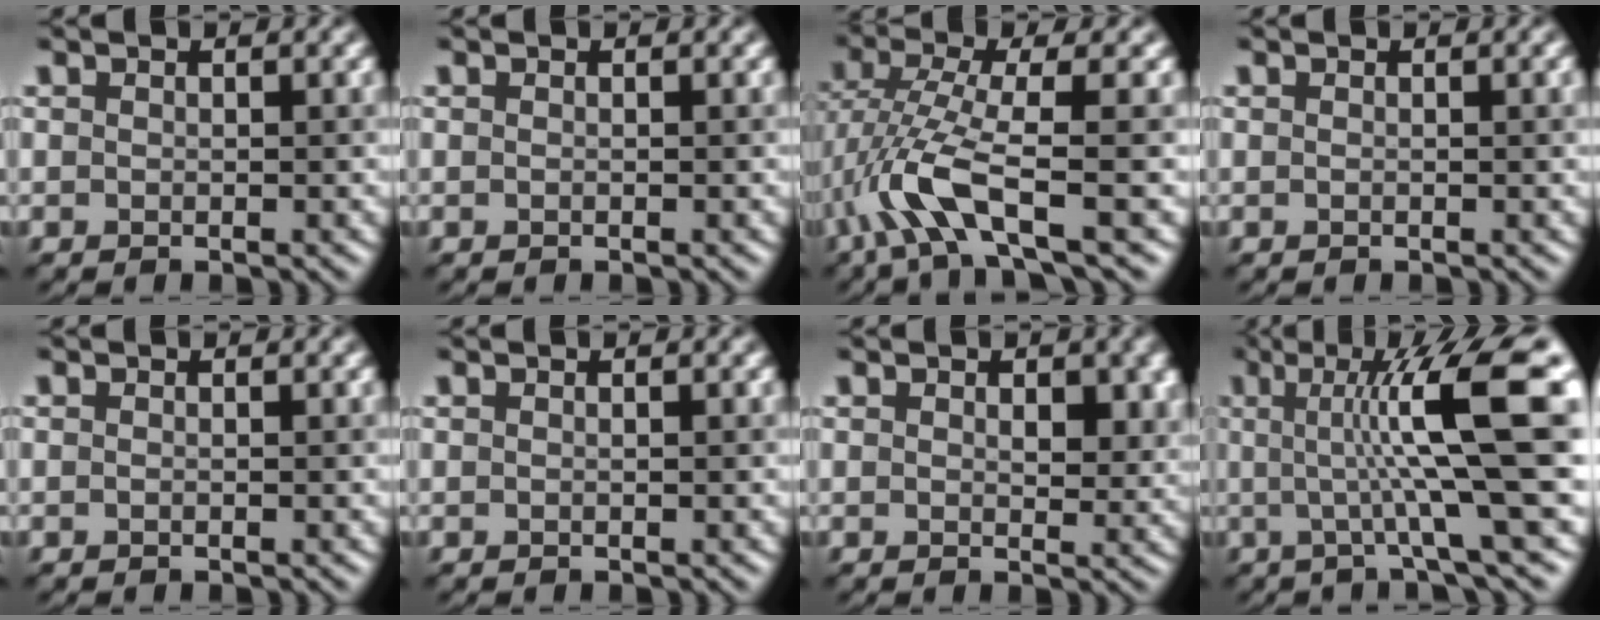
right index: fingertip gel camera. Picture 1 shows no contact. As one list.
[{"total": 0.0}, {"total": 5.7, "force": [-1.9, 1.2, 5.2], "torque": [-0.112, 0.002, -0.039]}, {"total": 1.0, "force": [0.1, 0.4, 0.9], "torque": [-0.005, -0.001, -0.002]}, {"total": 0.0}, {"total": 0.0}, {"total": 2.8, "force": [1.2, 1.4, 2.1], "torque": [-0.022, -0.003, 0.027]}, {"total": 11.1, "force": [1.3, 1.9, 10.8], "torque": [-0.129, 0.010, 0.018]}]